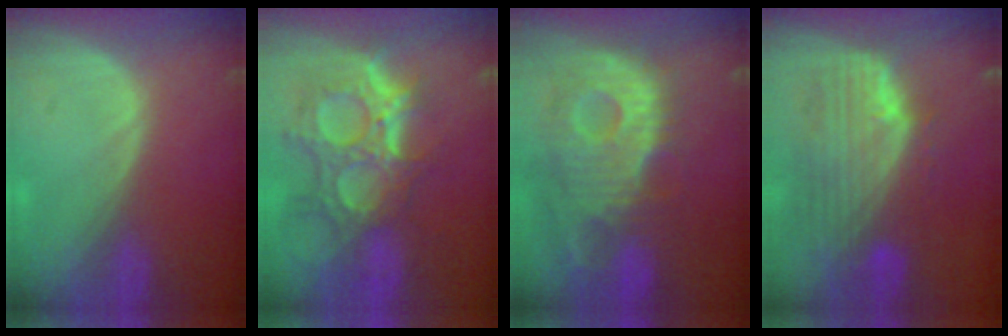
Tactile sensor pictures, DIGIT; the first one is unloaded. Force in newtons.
{"total": 12.0, "press": 10.8, "slide": 5.3}
{"total": 12.5, "press": 10.9, "slide": 6.0}
{"total": 10.0, "press": 8.8, "slide": 4.6}